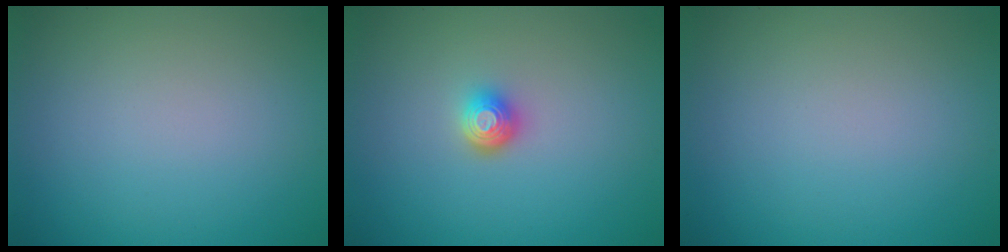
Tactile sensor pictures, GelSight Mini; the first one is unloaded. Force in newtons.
{"total": 1.8, "press": 1.3, "slide": 1.2}
{"total": 0.0}